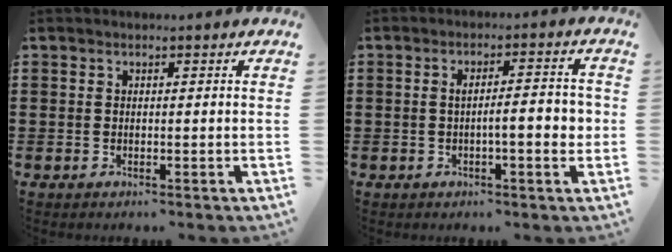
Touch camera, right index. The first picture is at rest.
{"total": 5.5, "force": [-0.8, 0.9, 5.4], "torque": [-0.083, 0.001, -0.019]}